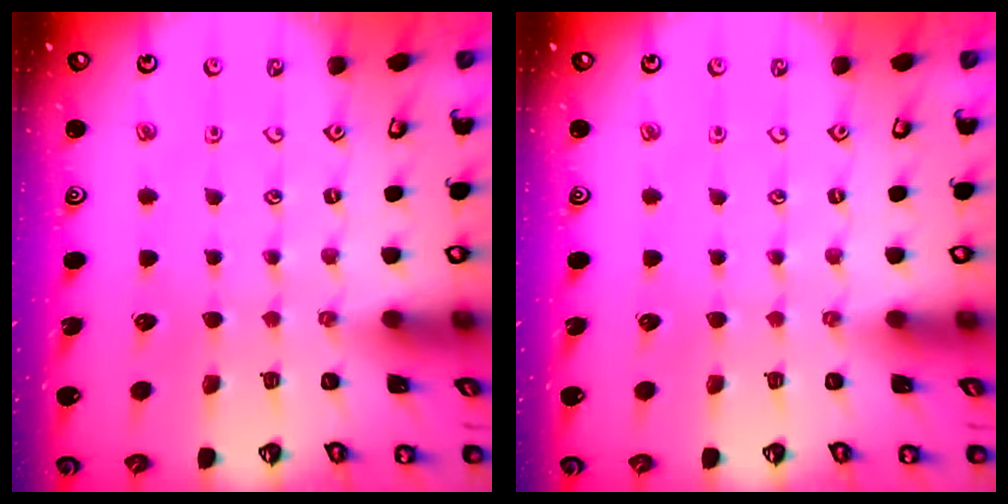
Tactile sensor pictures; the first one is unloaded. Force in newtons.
{"total": 0.0}